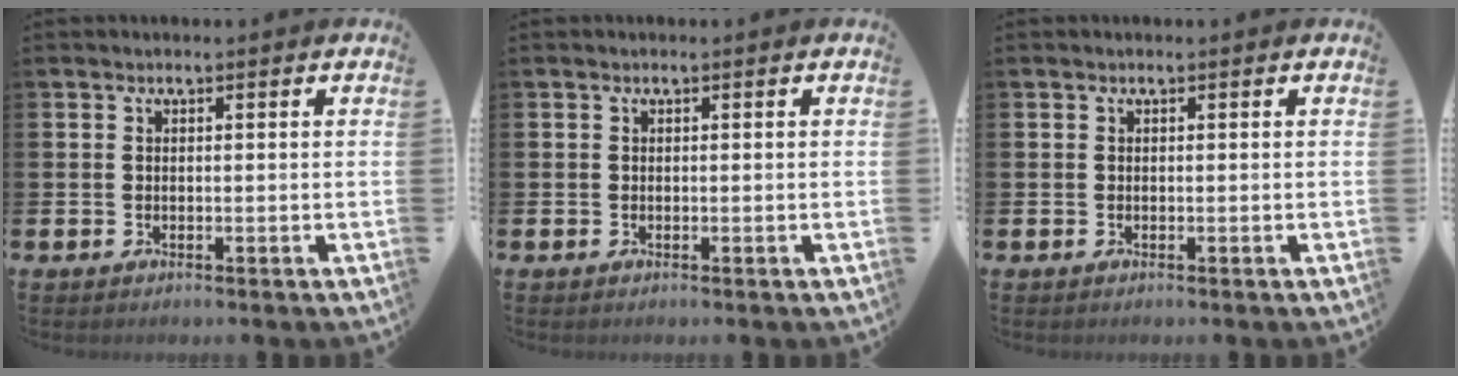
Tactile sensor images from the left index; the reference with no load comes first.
{"total": 0.0}
{"total": 0.0}